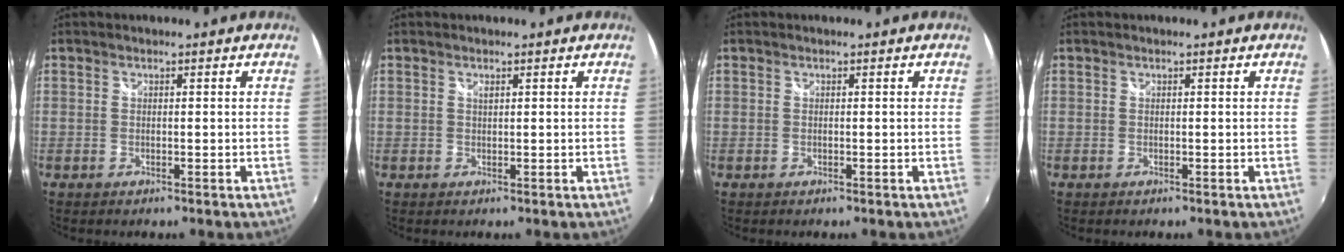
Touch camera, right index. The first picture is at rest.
{"total": 0.5, "force": [0.3, 0.1, 0.4], "torque": [-0.007, 0.002, 0.006]}
{"total": 0.0}
{"total": 0.0}